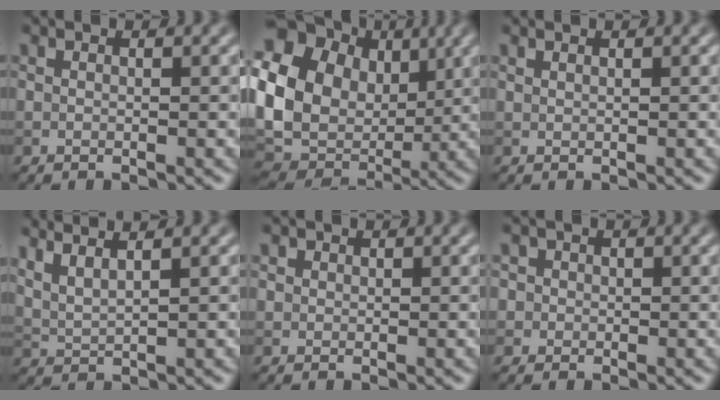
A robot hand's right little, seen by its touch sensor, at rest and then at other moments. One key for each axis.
{"total": 20.4, "fx": 5.0, "fy": 16.9, "fz": 10.2, "tx": -0.252, "ty": 0.030, "tz": 0.082}
{"total": 0.7, "fx": 0.5, "fy": 0.2, "fz": 0.3, "tx": -0.004, "ty": -0.001, "tz": 0.004}
{"total": 3.9, "fx": 2.8, "fy": 1.1, "fz": 2.6, "tx": -0.035, "ty": 0.017, "tz": 0.036}
{"total": 0.9, "fx": 0.4, "fy": 0.7, "fz": 0.2, "tx": 0.001, "ty": -0.002, "tz": 0.002}
{"total": 2.9, "fx": 0.9, "fy": 2.7, "fz": 0.8, "tx": 0.004, "ty": 0.013, "tz": 0.000}